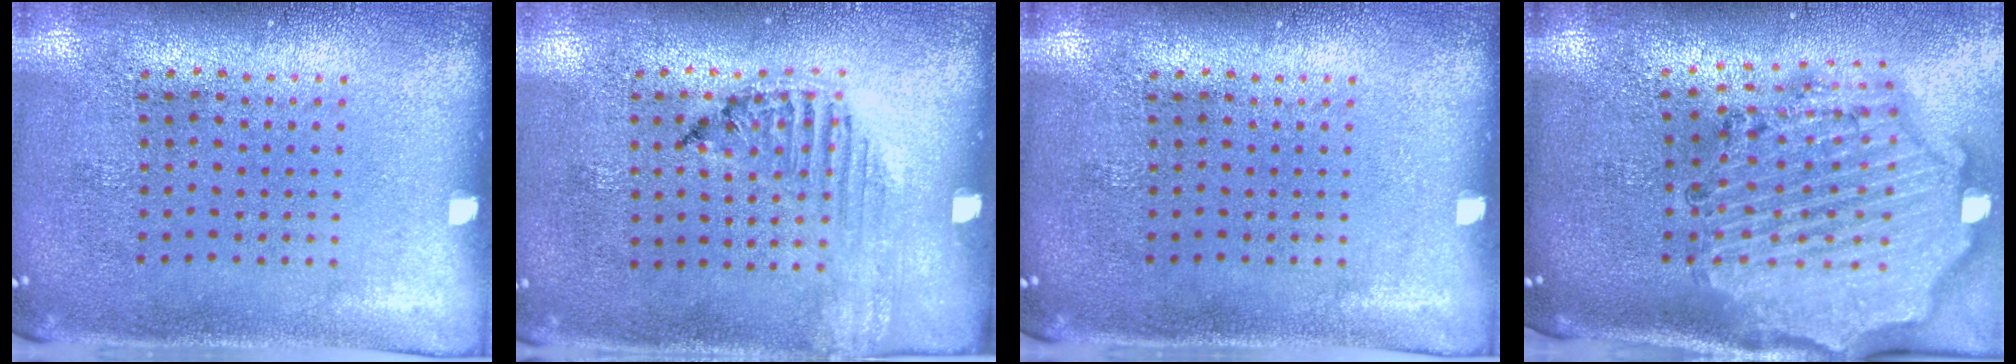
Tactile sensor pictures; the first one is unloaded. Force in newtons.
{"total": 1.2, "press": 1.1, "slide": 0.2}
{"total": 0.0}
{"total": 2.9, "press": 2.6, "slide": 1.2}